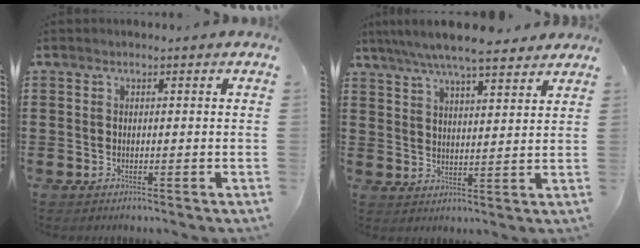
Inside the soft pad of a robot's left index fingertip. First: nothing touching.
{"total": 6.9, "force": [6.2, 0.7, 3.1], "torque": [-0.079, -0.016, 0.111]}